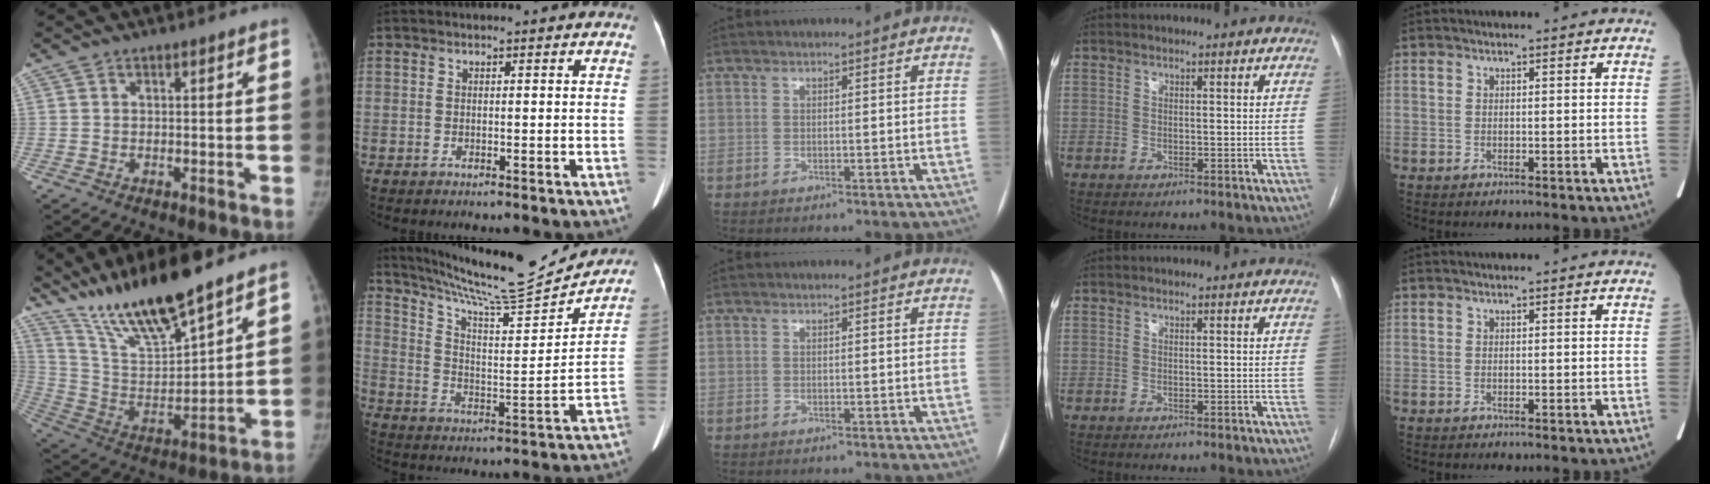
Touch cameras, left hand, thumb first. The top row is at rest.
{"thumb": {"total": 18.3, "force": [14.9, 2.9, 10.1], "torque": [-0.164, -0.078, 0.288]}, "index": {"total": 19.0, "force": [17.9, -0.1, 6.3], "torque": [-0.120, -0.046, 0.275]}}